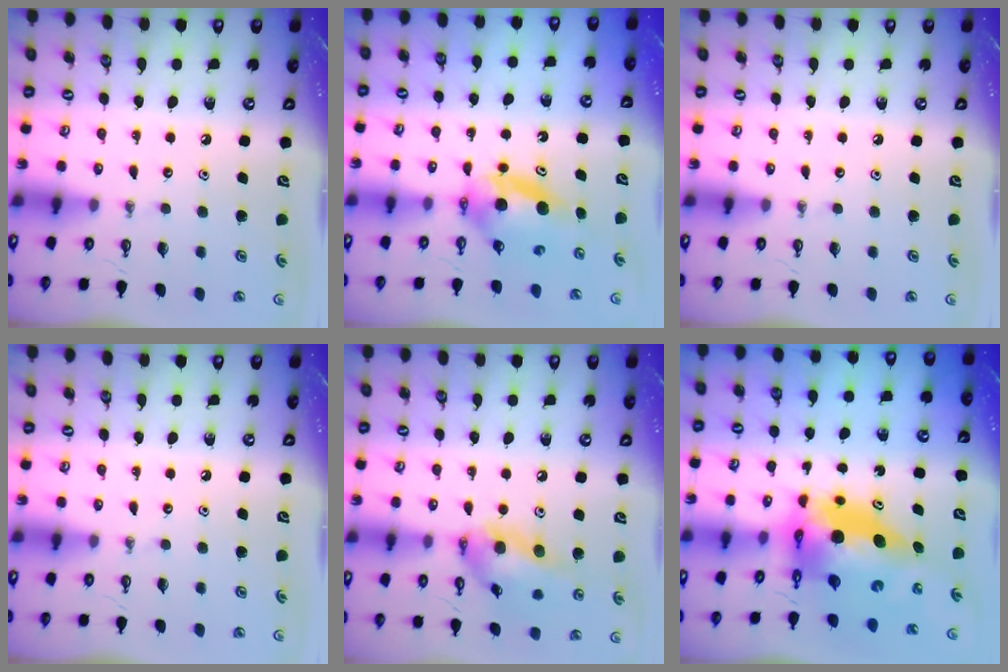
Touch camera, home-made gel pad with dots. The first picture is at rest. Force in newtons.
{"total": 6.9, "press": 6.2, "slide": 3.1}
{"total": 0.0}
{"total": 0.0}
{"total": 14.1, "press": 13.6, "slide": 3.8}
{"total": 12.0, "press": 12.0, "slide": 1.0}